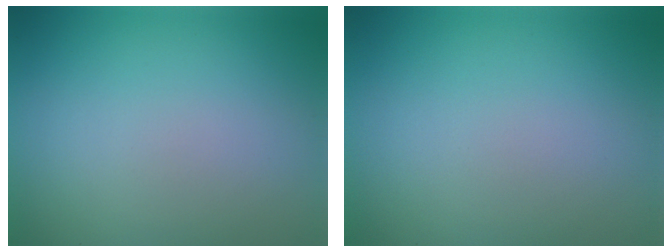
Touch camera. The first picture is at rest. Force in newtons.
{"total": 0.0}